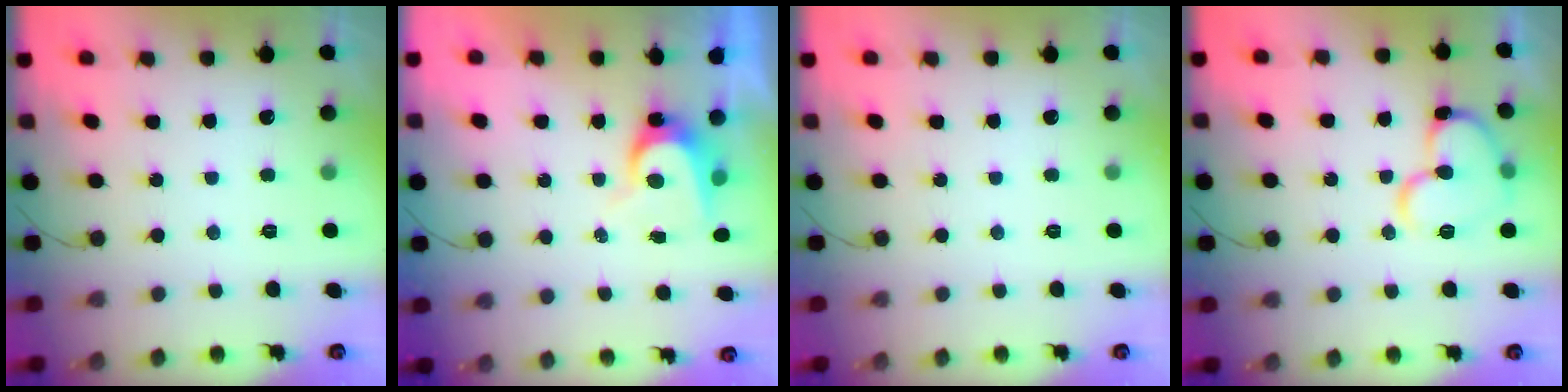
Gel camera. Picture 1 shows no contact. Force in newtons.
{"total": 7.7, "press": 7.7, "slide": 0.2}
{"total": 0.0}
{"total": 14.2, "press": 14.1, "slide": 2.0}